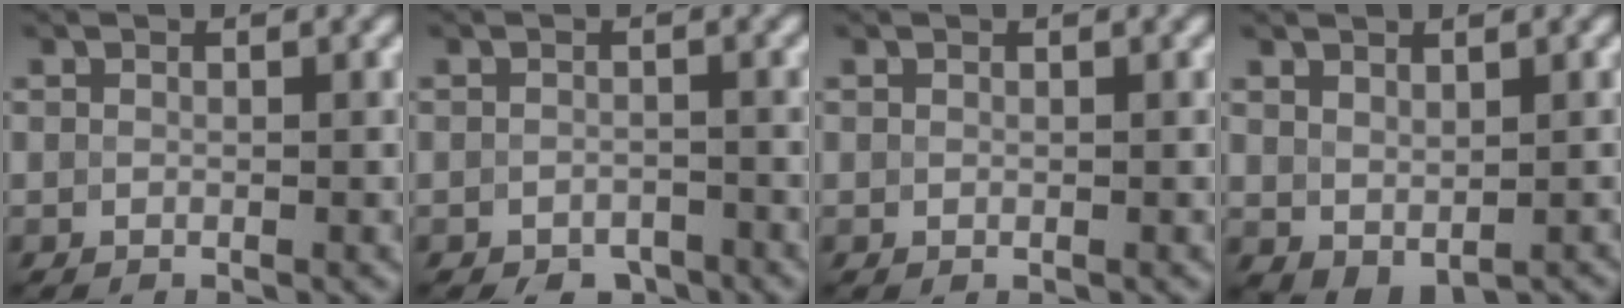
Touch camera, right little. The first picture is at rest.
{"total": 2.9, "force": [-2.4, 1.5, 0.0], "torque": [0.007, -0.005, -0.056]}
{"total": 0.0}
{"total": 1.1, "force": [0.2, 0.5, 1.0], "torque": [-0.019, -0.020, 0.009]}